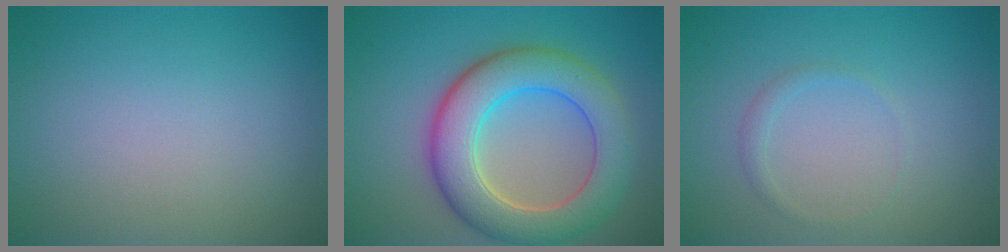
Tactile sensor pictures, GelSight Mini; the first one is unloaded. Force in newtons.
{"total": 8.1, "press": 8.1, "slide": 0.6}
{"total": 0.9, "press": 0.9, "slide": 0.1}